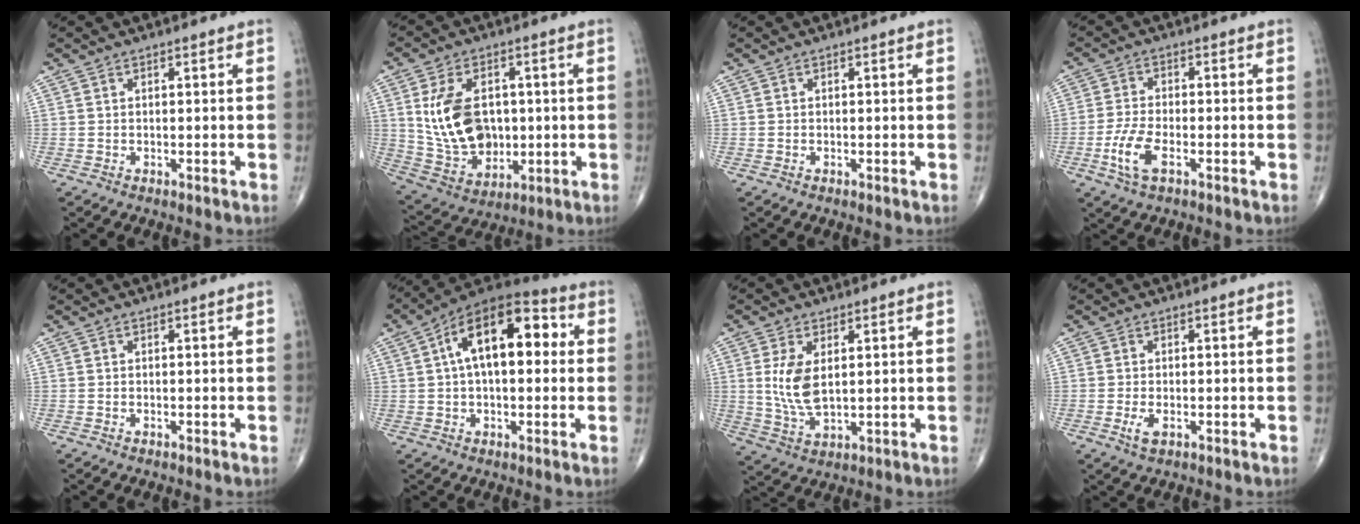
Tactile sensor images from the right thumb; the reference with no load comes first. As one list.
[{"total": 14.6, "force": [1.5, 10.1, 10.4], "torque": [-0.161, -0.007, 0.044]}, {"total": 0.0}, {"total": 6.4, "force": [-2.6, 2.7, 5.2], "torque": [-0.121, 0.008, -0.050]}, {"total": 0.0}, {"total": 16.6, "force": [3.2, 8.5, 13.9], "torque": [-0.197, 0.039, 0.039]}, {"total": 7.6, "force": [1.4, 3.9, 6.4], "torque": [-0.125, -0.013, 0.037]}, {"total": 2.5, "force": [-0.8, 1.2, 2.1], "torque": [-0.045, -0.004, -0.014]}]